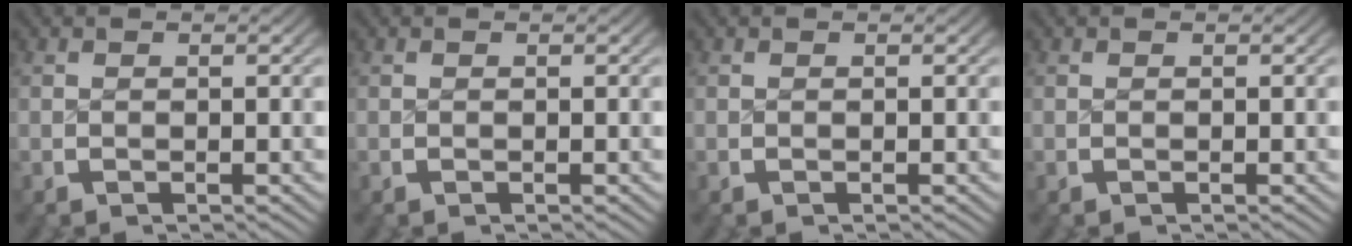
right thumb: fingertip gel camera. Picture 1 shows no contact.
{"total": 0.0}
{"total": 0.0}
{"total": 0.0}